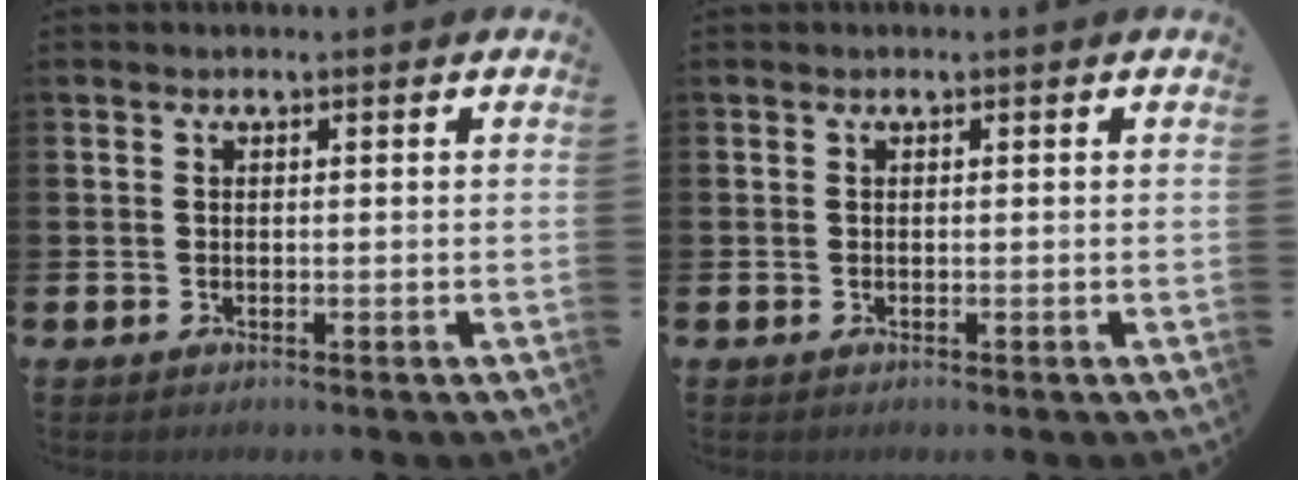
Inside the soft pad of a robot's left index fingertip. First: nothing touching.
{"total": 0.0}